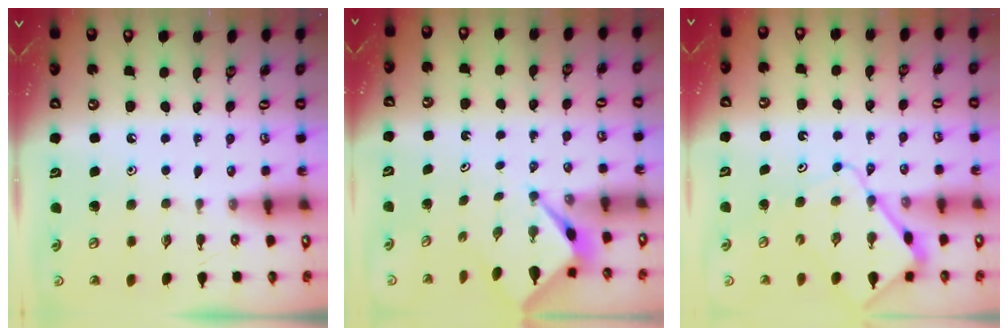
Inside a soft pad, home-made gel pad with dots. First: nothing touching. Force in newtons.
{"total": 2.7, "press": 2.7, "slide": 0.2}
{"total": 10.6, "press": 10.5, "slide": 1.1}